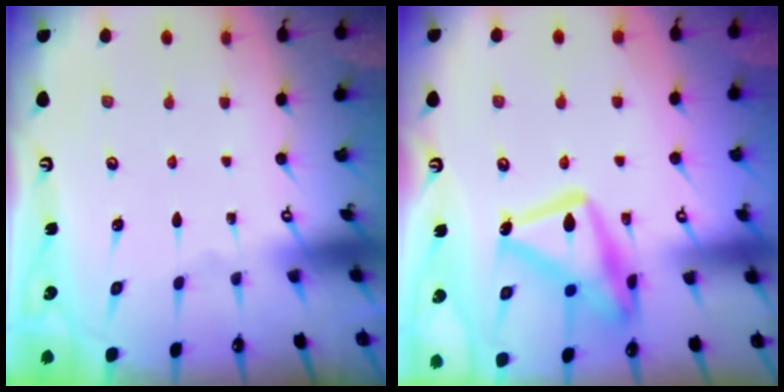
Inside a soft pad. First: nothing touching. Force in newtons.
{"total": 19.3, "press": 19.3, "slide": 1.5}